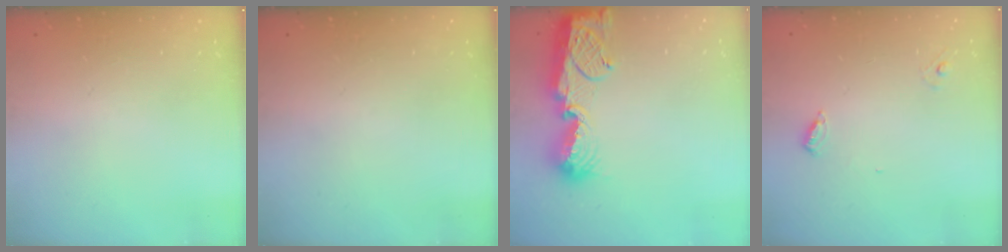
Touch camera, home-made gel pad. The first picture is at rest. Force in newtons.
{"total": 0.0}
{"total": 15.7, "press": 15.6, "slide": 1.3}
{"total": 4.6, "press": 4.6, "slide": 0.4}